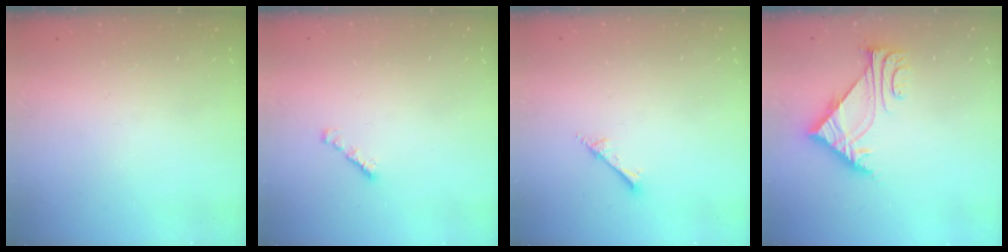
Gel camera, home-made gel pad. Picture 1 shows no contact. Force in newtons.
{"total": 1.0, "press": 0.8, "slide": 0.5}
{"total": 2.2, "press": 2.2, "slide": 0.3}
{"total": 6.2, "press": 6.2, "slide": 0.2}